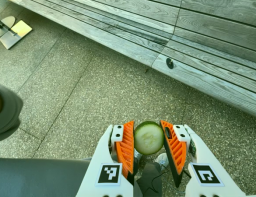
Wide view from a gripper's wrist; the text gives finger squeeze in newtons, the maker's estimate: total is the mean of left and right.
{"total": 13.0, "left": 13.2, "right": 12.8}